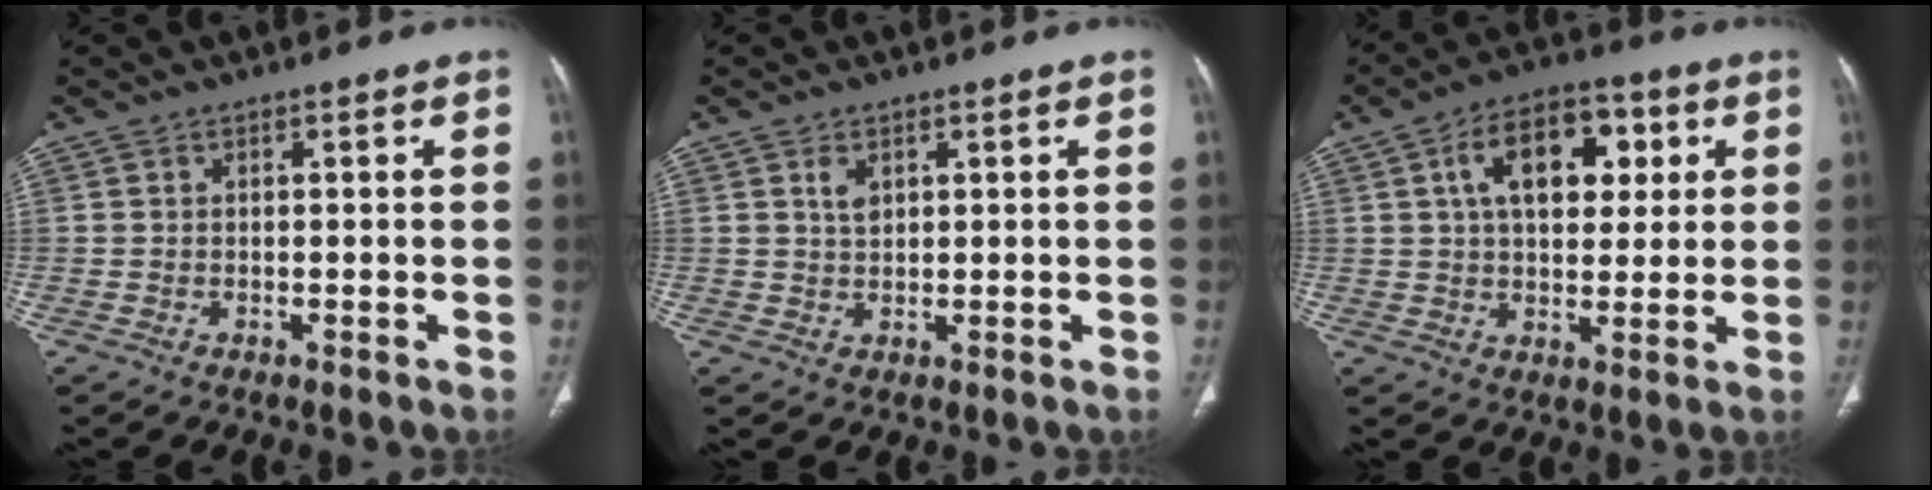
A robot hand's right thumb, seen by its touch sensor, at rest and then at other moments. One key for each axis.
{"total": 2.5, "fx": 1.1, "fy": 1.5, "fz": 1.6, "tx": -0.023, "ty": -0.005, "tz": 0.024}
{"total": 14.2, "fx": 4.3, "fy": 8.4, "fz": 10.6, "tx": -0.135, "ty": 0.006, "tz": 0.065}